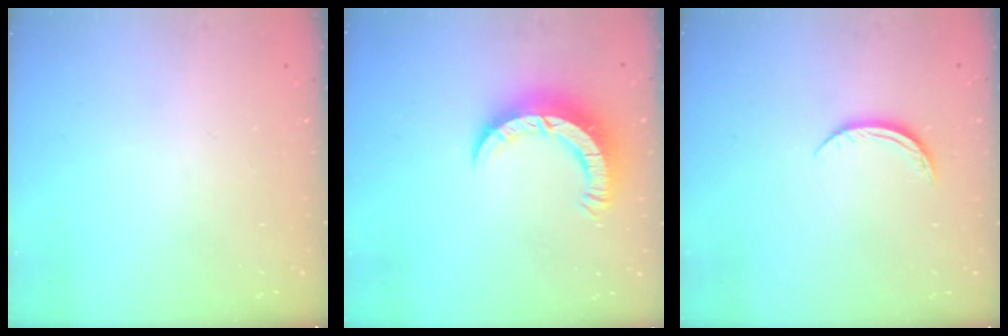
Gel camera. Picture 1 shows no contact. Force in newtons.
{"total": 8.6, "press": 8.5, "slide": 0.8}
{"total": 6.1, "press": 6.1, "slide": 0.5}